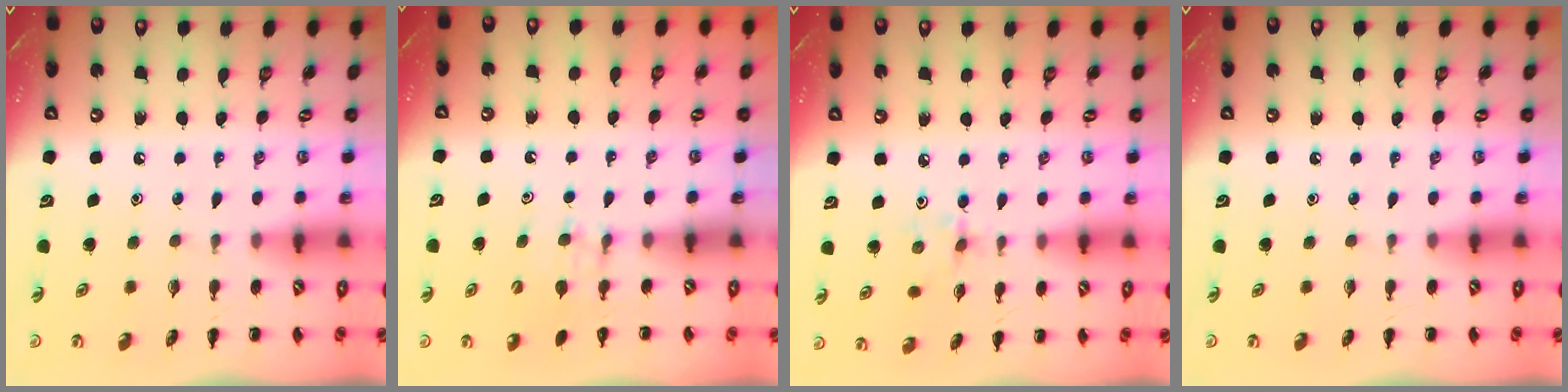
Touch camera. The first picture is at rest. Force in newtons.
{"total": 5.3, "press": 5.1, "slide": 1.5}
{"total": 3.0, "press": 2.8, "slide": 0.9}
{"total": 0.0}